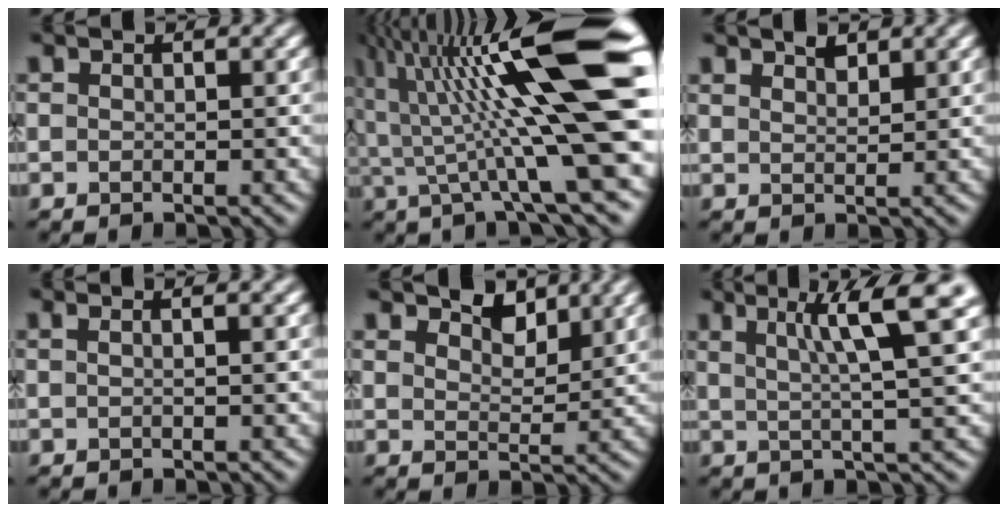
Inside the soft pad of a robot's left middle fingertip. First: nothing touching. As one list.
[{"total": 15.8, "force": [3.6, 2.7, 15.2], "torque": [-0.232, 0.011, 0.056]}, {"total": 1.5, "force": [1.5, 0.2, 0.3], "torque": [-0.005, 0.006, 0.027]}, {"total": 1.4, "force": [0.5, 0.6, 1.2], "torque": [-0.007, -0.003, -0.006]}, {"total": 3.3, "force": [2.7, 1.3, 1.3], "torque": [-0.018, 0.005, 0.035]}, {"total": 6.4, "force": [3.1, 0.7, 5.5], "torque": [-0.077, 0.021, 0.050]}]